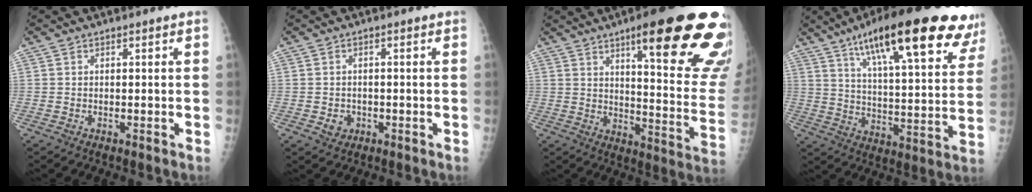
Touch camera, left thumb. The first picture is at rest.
{"total": 2.4, "force": [-0.7, 2.1, 0.8], "torque": [-0.003, 0.004, -0.004]}
{"total": 27.0, "force": [14.9, 5.4, 21.9], "torque": [-0.227, -0.057, 0.207]}
{"total": 27.8, "force": [17.0, 7.1, 20.8], "torque": [-0.281, -0.033, 0.250]}